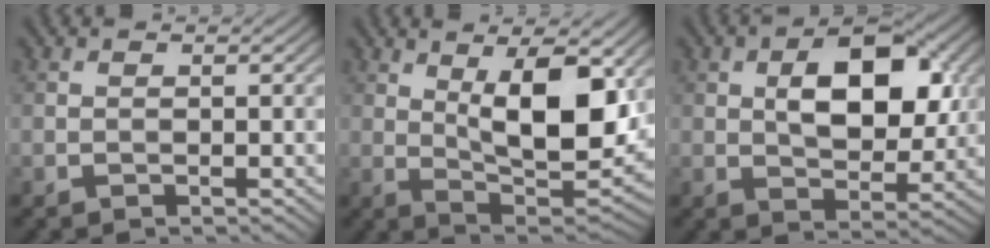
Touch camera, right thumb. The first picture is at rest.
{"total": 13.2, "force": [3.6, 5.3, 11.5], "torque": [-0.187, -0.008, 0.059]}
{"total": 9.8, "force": [2.1, 5.4, 7.9], "torque": [-0.122, 0.007, 0.032]}